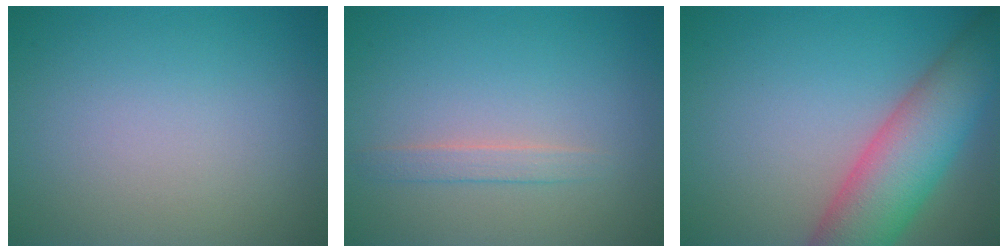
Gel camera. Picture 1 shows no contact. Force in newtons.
{"total": 1.3, "press": 1.3, "slide": 0.1}
{"total": 8.6, "press": 8.6, "slide": 0.3}